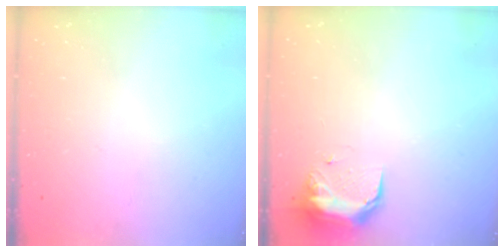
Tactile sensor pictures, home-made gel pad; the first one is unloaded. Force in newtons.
{"total": 11.2, "press": 9.8, "slide": 5.5}